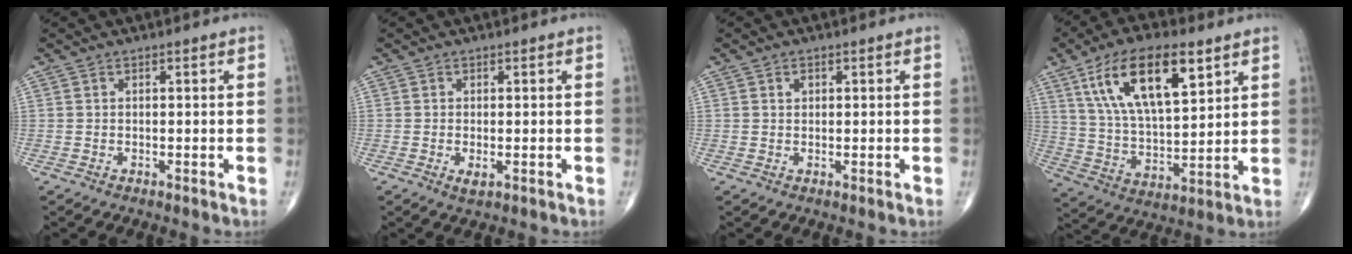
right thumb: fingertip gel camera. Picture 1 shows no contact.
{"total": 1.6, "force": [-0.4, 0.6, 1.4], "torque": [-0.027, -0.005, -0.006]}
{"total": 1.1, "force": [0.4, 0.8, 0.6], "torque": [-0.003, 0.000, 0.006]}
{"total": 18.4, "force": [8.8, 7.5, 14.4], "torque": [-0.240, -0.026, 0.165]}